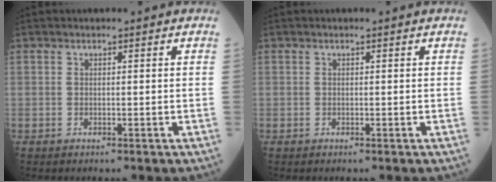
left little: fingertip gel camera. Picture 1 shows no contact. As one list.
[{"total": 0.0}]